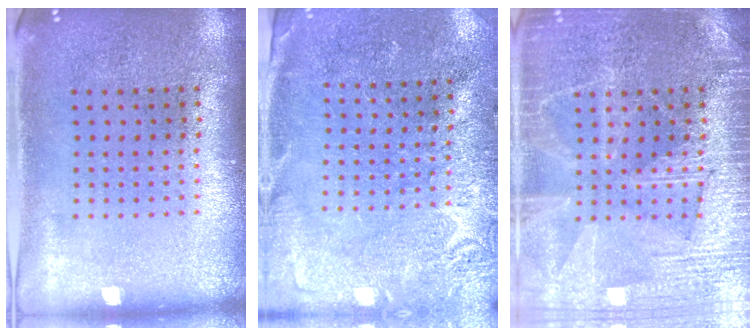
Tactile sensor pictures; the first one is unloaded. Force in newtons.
{"total": 2.7, "press": 2.7, "slide": 0.4}
{"total": 3.7, "press": 3.6, "slide": 0.4}